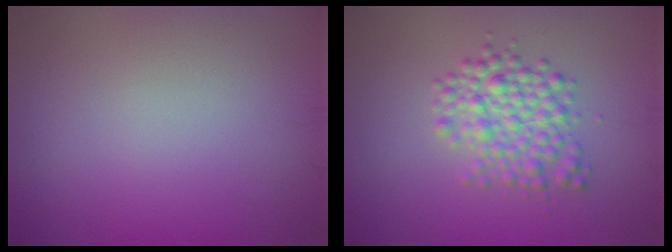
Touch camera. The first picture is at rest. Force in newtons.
{"total": 4.0, "press": 4.0, "slide": 0.1}